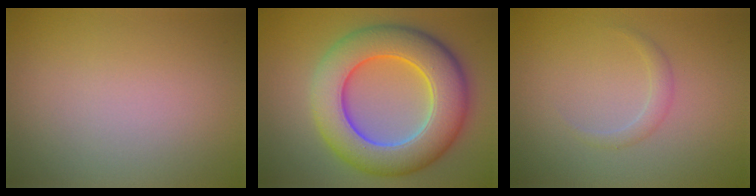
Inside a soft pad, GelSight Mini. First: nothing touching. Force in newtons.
{"total": 10.4, "press": 10.3, "slide": 0.7}
{"total": 1.1, "press": 1.1, "slide": 0.1}